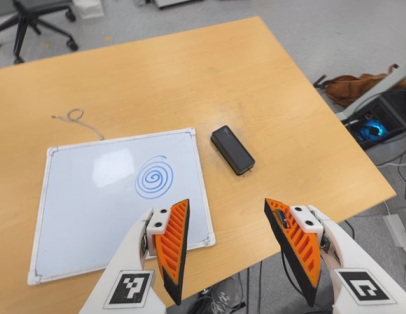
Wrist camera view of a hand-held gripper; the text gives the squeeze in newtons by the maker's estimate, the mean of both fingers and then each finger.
{"total": 0.0}